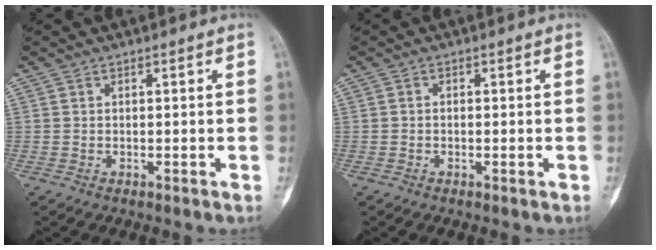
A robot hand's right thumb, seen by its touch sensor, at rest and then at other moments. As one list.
[{"total": 0.6, "force": [-0.2, 0.5, 0.3], "torque": [-0.001, 0.002, -0.007]}]